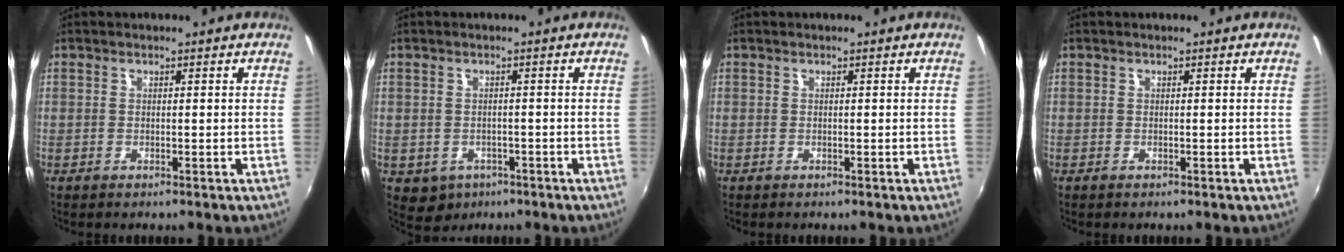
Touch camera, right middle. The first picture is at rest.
{"total": 4.3, "force": [-1.9, 3.6, 1.4], "torque": [-0.035, -0.006, -0.018]}
{"total": 0.0}
{"total": 0.0}